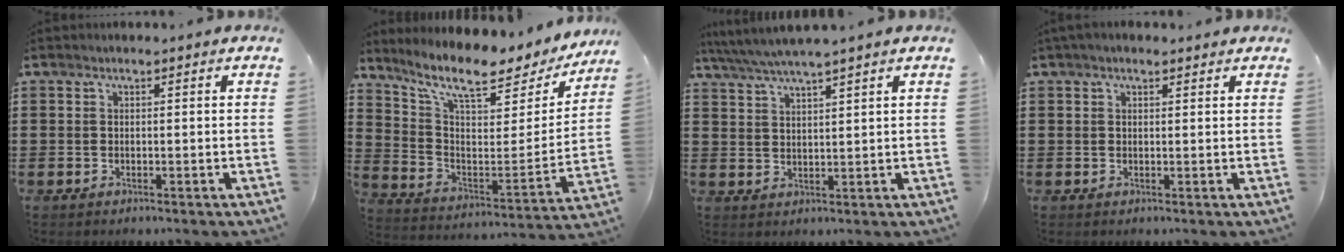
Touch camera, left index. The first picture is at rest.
{"total": 10.0, "force": [7.9, 2.4, 5.7], "torque": [-0.130, -0.059, 0.130]}
{"total": 4.0, "force": [3.5, -0.4, 2.0], "torque": [-0.048, -0.012, 0.062]}
{"total": 1.5, "force": [1.1, 0.5, 0.9], "torque": [-0.018, 0.005, 0.020]}